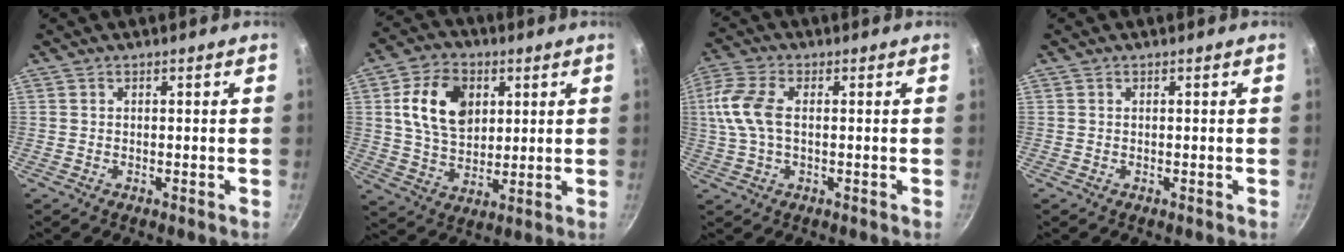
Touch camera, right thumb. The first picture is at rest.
{"total": 13.7, "force": [3.8, 9.6, 8.9], "torque": [-0.135, -0.006, 0.066]}
{"total": 9.5, "force": [1.0, 5.3, 7.8], "torque": [-0.170, 0.015, 0.012]}
{"total": 0.0}